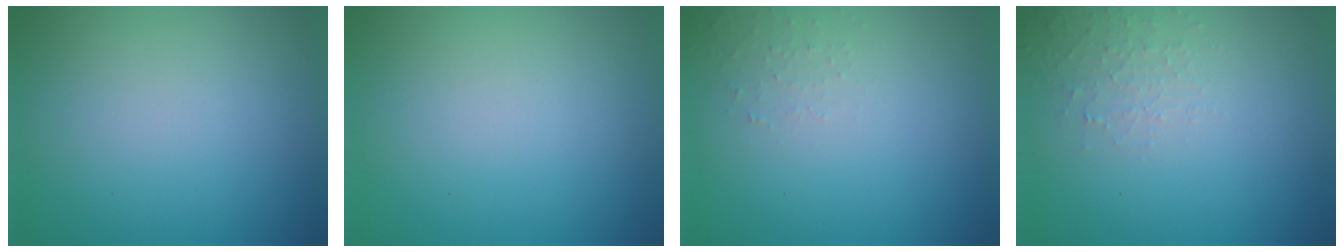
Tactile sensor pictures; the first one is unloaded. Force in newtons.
{"total": 0.0}
{"total": 1.1, "press": 1.0, "slide": 0.2}
{"total": 1.8, "press": 1.8, "slide": 0.4}